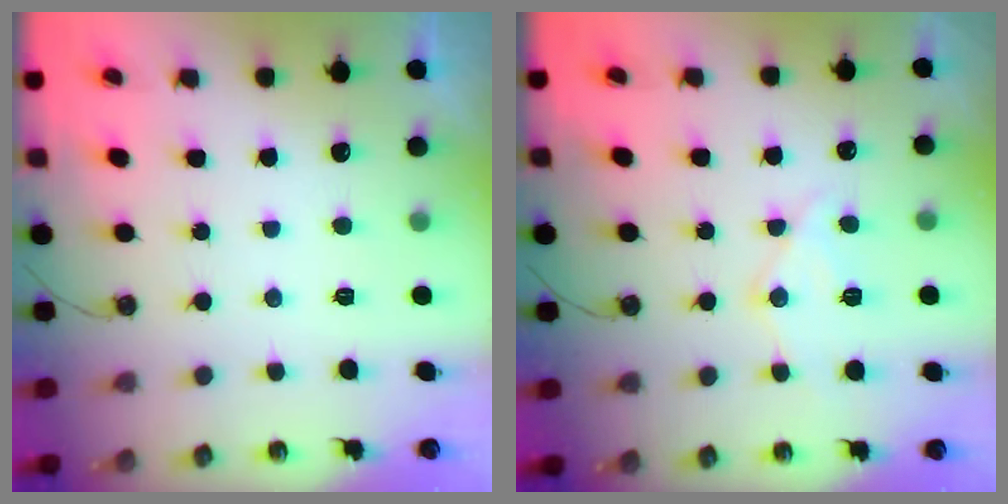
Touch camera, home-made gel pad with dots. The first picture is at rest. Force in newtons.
{"total": 12.1, "press": 12.1, "slide": 1.1}